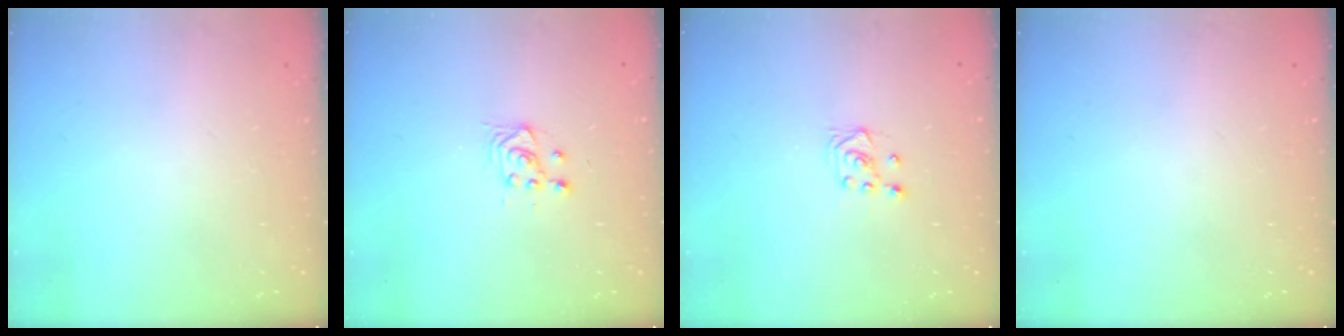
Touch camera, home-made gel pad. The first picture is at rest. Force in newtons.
{"total": 3.3, "press": 3.1, "slide": 1.1}
{"total": 3.5, "press": 3.4, "slide": 0.8}
{"total": 0.0}